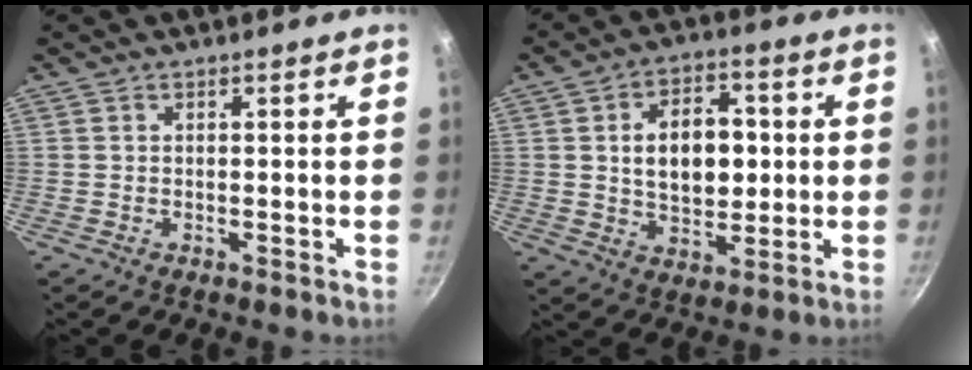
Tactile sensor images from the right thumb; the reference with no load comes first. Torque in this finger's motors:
{"motor_torque": [-0.49, 0.88, 0.42, 0.46, 0.08]}